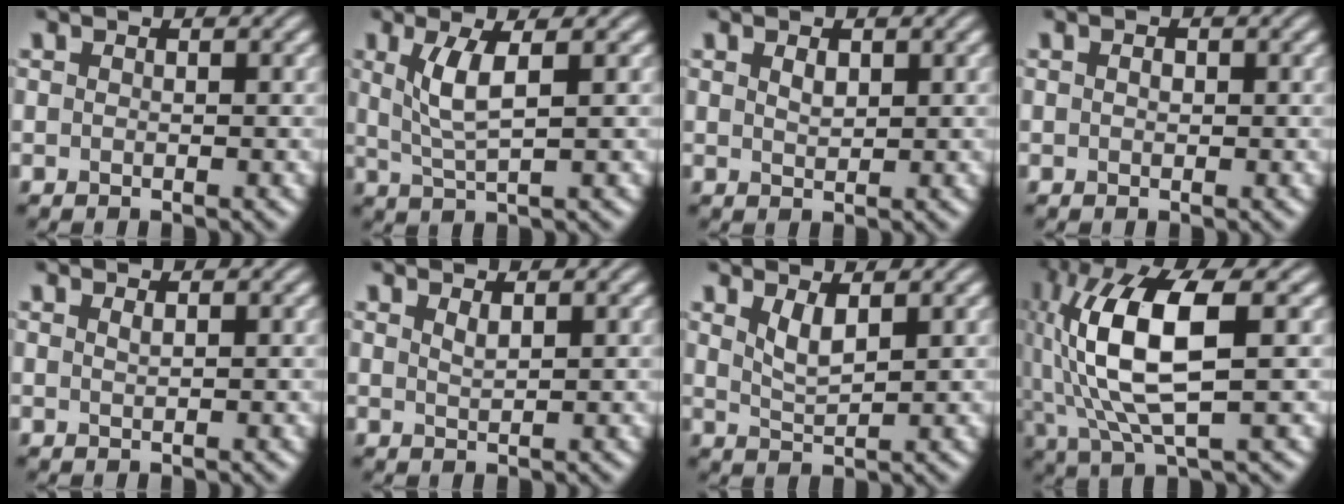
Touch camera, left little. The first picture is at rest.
{"total": 3.5, "force": [1.0, 0.8, 3.3], "torque": [-0.071, -0.004, 0.024]}
{"total": 1.2, "force": [0.7, 0.6, 0.8], "torque": [-0.016, 0.001, 0.015]}
{"total": 0.7, "force": [0.1, 0.5, 0.5], "torque": [-0.011, 0.000, 0.000]}
{"total": 0.6, "force": [0.4, 0.2, 0.5], "torque": [-0.007, 0.001, 0.008]}
{"total": 1.0, "force": [0.7, 0.2, 0.7], "torque": [-0.015, 0.000, 0.014]}
{"total": 2.2, "force": [1.3, 0.6, 1.6], "torque": [-0.035, -0.007, 0.030]}
{"total": 10.6, "force": [1.2, 3.7, 9.9], "torque": [-0.205, 0.007, 0.024]}